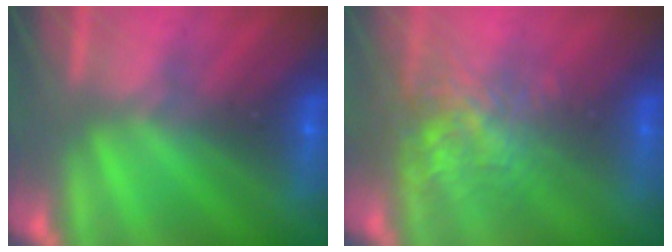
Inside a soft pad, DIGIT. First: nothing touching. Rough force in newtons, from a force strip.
{"total": 3.5}